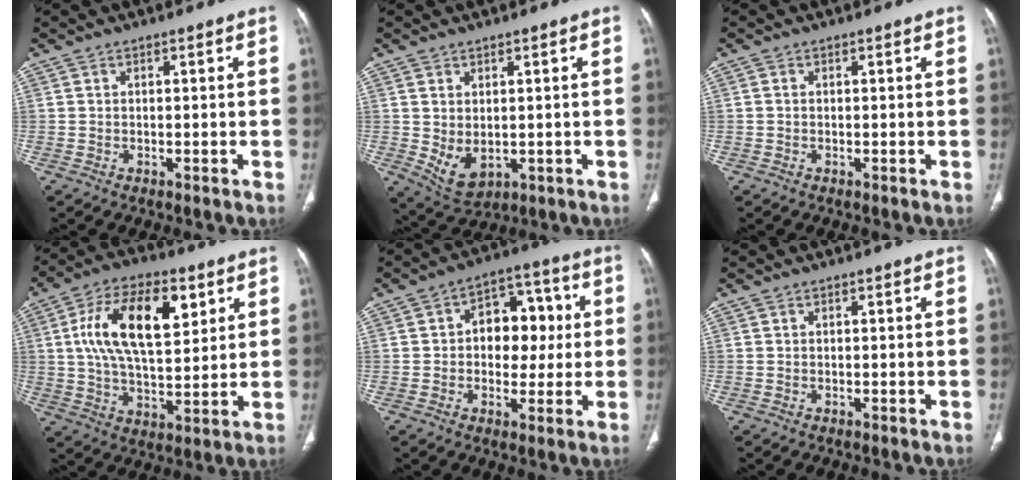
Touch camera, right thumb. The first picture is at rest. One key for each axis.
{"total": 5.9, "fx": -0.3, "fy": 3.7, "fz": 4.6, "tx": -0.077, "ty": -0.009, "tz": 0.016}
{"total": 0.0}
{"total": 18.3, "fx": 5.8, "fy": 9.0, "fz": 14.9, "tx": -0.240, "ty": -0.007, "tz": 0.100}
{"total": 11.6, "fx": 1.0, "fy": 8.1, "fz": 8.3, "tx": -0.070, "ty": 0.023, "tz": 0.011}
{"total": 0.0}